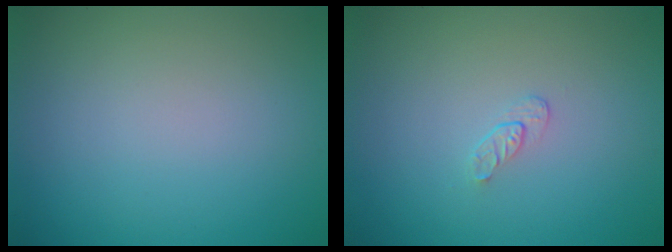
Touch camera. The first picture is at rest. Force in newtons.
{"total": 0.8, "press": 0.5, "slide": 0.7}